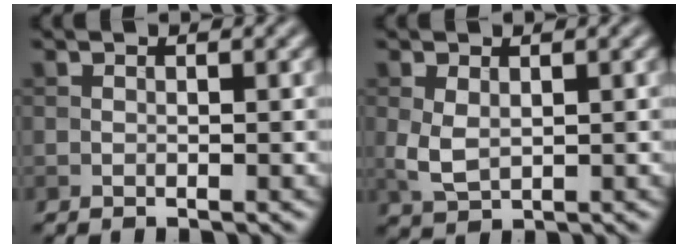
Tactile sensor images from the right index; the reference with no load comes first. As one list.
[{"total": 2.5, "force": [0.3, 1.6, 1.9], "torque": [-0.050, -0.002, 0.013]}]